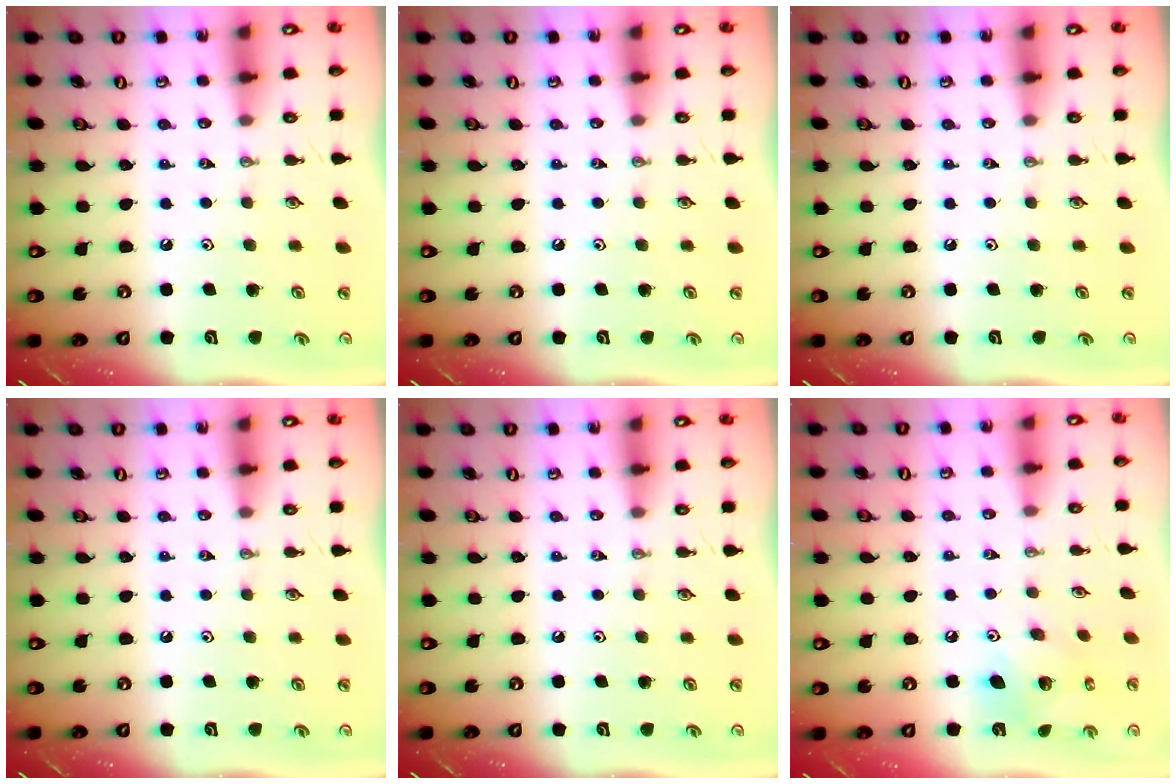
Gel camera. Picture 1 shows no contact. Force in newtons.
{"total": 0.0}
{"total": 0.0}
{"total": 0.0}
{"total": 0.0}
{"total": 10.1, "press": 10.1, "slide": 0.9}